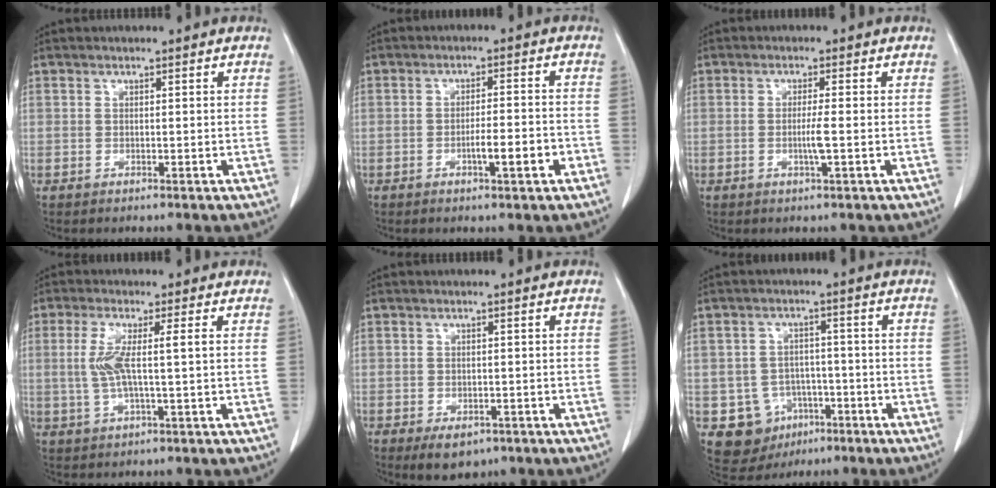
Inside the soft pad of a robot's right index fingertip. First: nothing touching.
{"total": 4.6, "force": [-1.9, 0.4, 4.2], "torque": [-0.060, 0.001, -0.026]}
{"total": 2.6, "force": [-0.4, -0.3, 2.5], "torque": [-0.045, -0.003, -0.007]}
{"total": 5.4, "force": [0.4, 0.2, 5.4], "torque": [-0.116, 0.006, 0.009]}
{"total": 4.3, "force": [-2.6, 2.6, 2.2], "torque": [-0.030, -0.002, -0.029]}
{"total": 8.5, "force": [-3.3, 7.6, 1.8], "torque": [-0.034, 0.015, -0.038]}